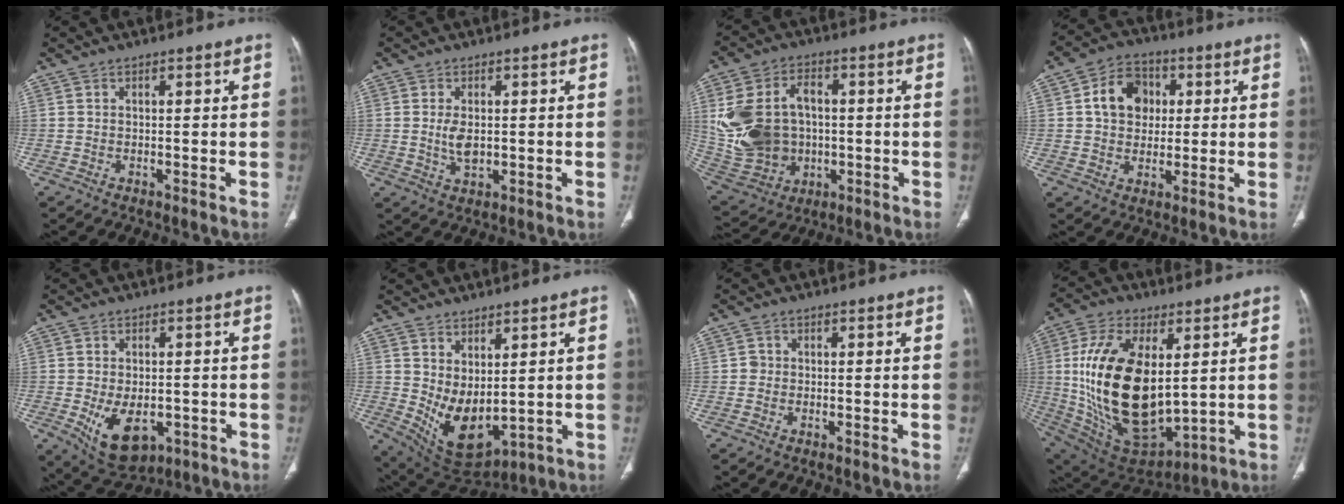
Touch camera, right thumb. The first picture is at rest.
{"total": 4.1, "force": [0.2, 2.3, 3.4], "torque": [-0.067, -0.009, 0.009]}
{"total": 19.0, "force": [0.5, 14.5, 12.4], "torque": [-0.253, 0.011, 0.037]}
{"total": 10.0, "force": [1.9, 8.0, 5.6], "torque": [-0.064, 0.008, 0.025]}
{"total": 10.0, "force": [-3.1, 6.2, 7.2], "torque": [-0.105, -0.002, -0.029]}
{"total": 10.0, "force": [1.3, 5.5, 8.3], "torque": [-0.135, -0.028, 0.056]}
{"total": 1.0, "force": [-0.1, 0.9, 0.2], "torque": [0.001, 0.003, -0.003]}
{"total": 25.1, "force": [2.7, 13.2, 21.2], "torque": [-0.399, -0.029, 0.065]}